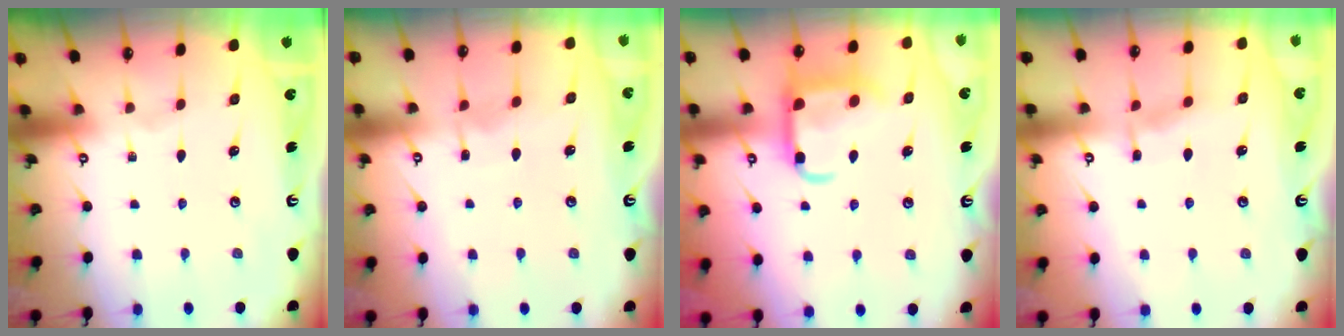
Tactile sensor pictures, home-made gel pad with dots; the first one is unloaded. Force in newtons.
{"total": 5.7, "press": 5.7, "slide": 0.4}
{"total": 14.4, "press": 14.3, "slide": 1.4}
{"total": 5.0, "press": 4.9, "slide": 0.3}